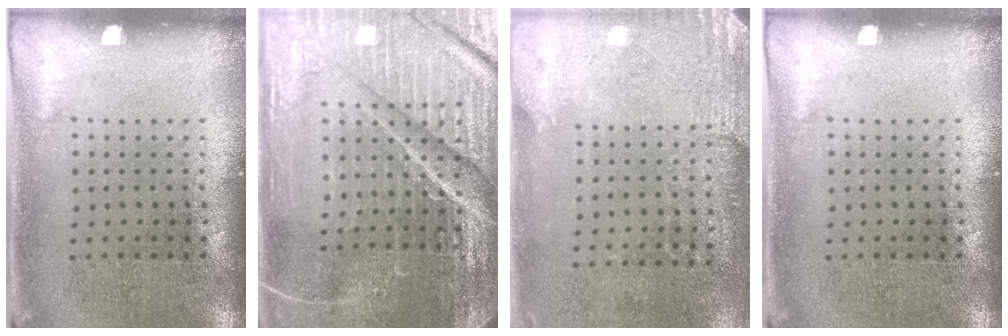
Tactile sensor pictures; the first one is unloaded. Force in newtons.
{"total": 6.2, "press": 5.6, "slide": 2.8}
{"total": 2.7, "press": 2.5, "slide": 1.1}
{"total": 0.0}